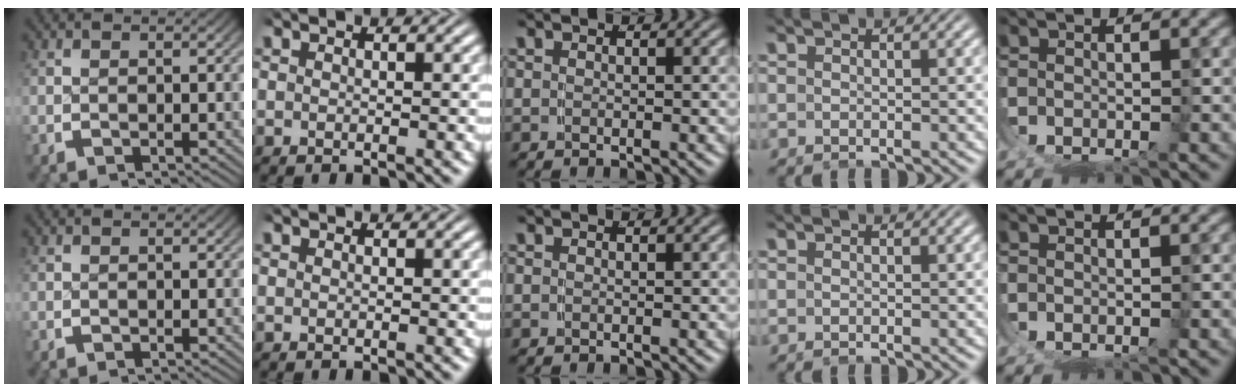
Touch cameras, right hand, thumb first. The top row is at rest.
{}